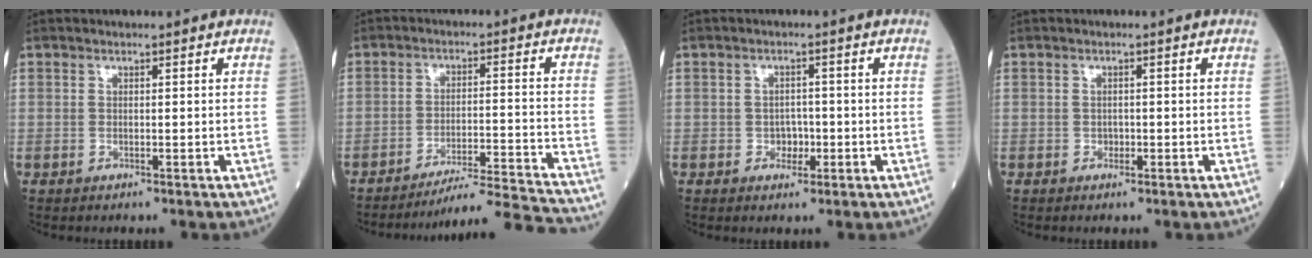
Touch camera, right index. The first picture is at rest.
{"total": 12.8, "force": [-12.3, -3.0, 2.0], "torque": [-0.013, -0.003, -0.191]}
{"total": 2.4, "force": [-0.8, 1.9, 1.4], "torque": [-0.015, 0.005, -0.010]}
{"total": 0.8, "force": [-0.3, 0.7, 0.4], "torque": [-0.004, 0.003, -0.004]}